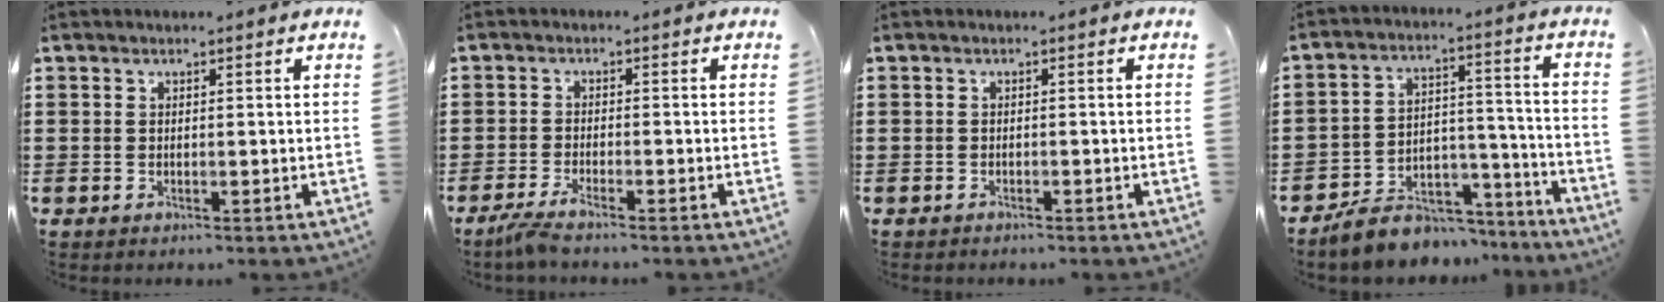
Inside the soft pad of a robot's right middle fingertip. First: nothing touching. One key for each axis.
{"total": 2.5, "fx": -2.0, "fy": -0.1, "fz": 1.6, "tx": -0.042, "ty": -0.006, "tz": -0.042}
{"total": 0.7, "fx": -0.7, "fy": 0.1, "fz": 0.0, "tx": 0.000, "ty": 0.000, "tz": -0.015}
{"total": 7.1, "fx": -6.5, "fy": 2.9, "fz": 0.6, "tx": -0.004, "ty": 0.027, "tz": -0.122}